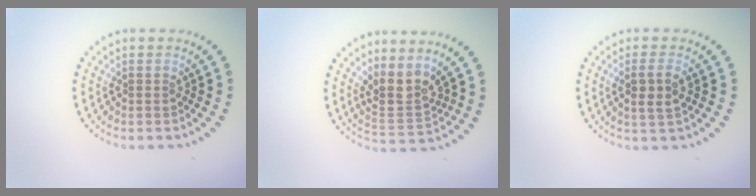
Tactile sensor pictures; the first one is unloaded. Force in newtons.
{"total": 3.3, "press": 2.6, "slide": 2.0}
{"total": 2.3, "press": 2.2, "slide": 0.7}